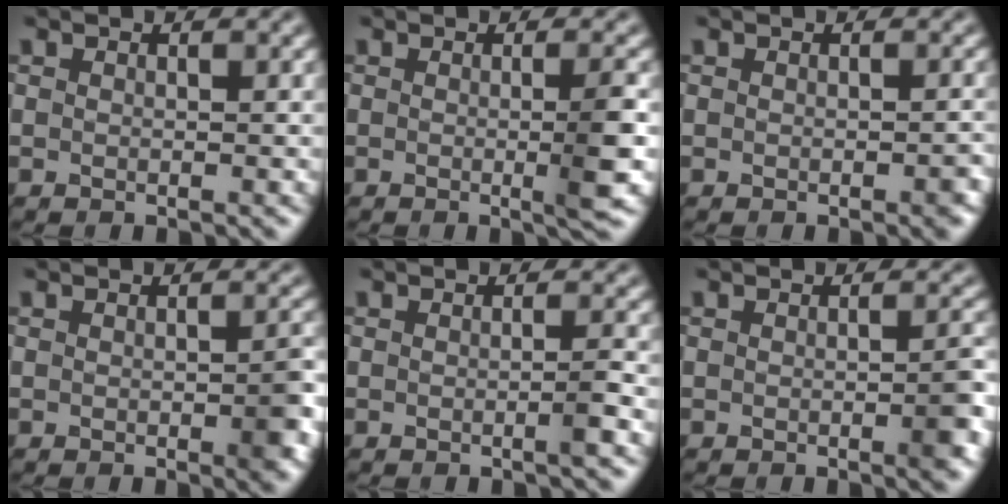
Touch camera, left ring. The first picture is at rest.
{"total": 3.1, "force": [-0.3, 0.5, 3.1], "torque": [-0.041, -0.007, -0.007]}
{"total": 1.2, "force": [-0.6, 0.3, 1.0], "torque": [-0.013, -0.002, -0.006]}
{"total": 2.5, "force": [-0.7, 0.6, 2.3], "torque": [-0.029, -0.003, -0.008]}
{"total": 1.4, "force": [-0.4, 0.1, 1.3], "torque": [-0.019, 0.000, -0.012]}
{"total": 2.5, "force": [-0.6, 0.5, 2.4], "torque": [-0.027, 0.002, -0.009]}